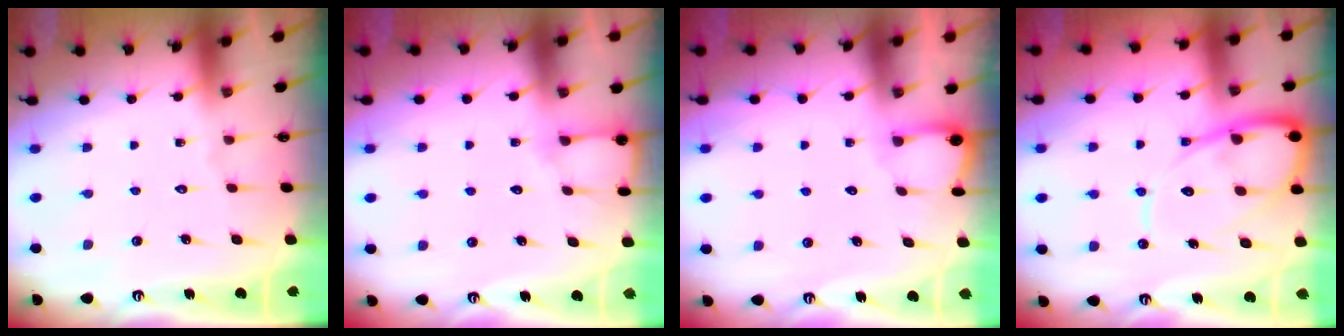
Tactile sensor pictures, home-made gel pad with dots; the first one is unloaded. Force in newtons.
{"total": 4.4, "press": 4.4, "slide": 0.5}
{"total": 2.7, "press": 2.7, "slide": 0.2}
{"total": 11.8, "press": 11.7, "slide": 1.2}